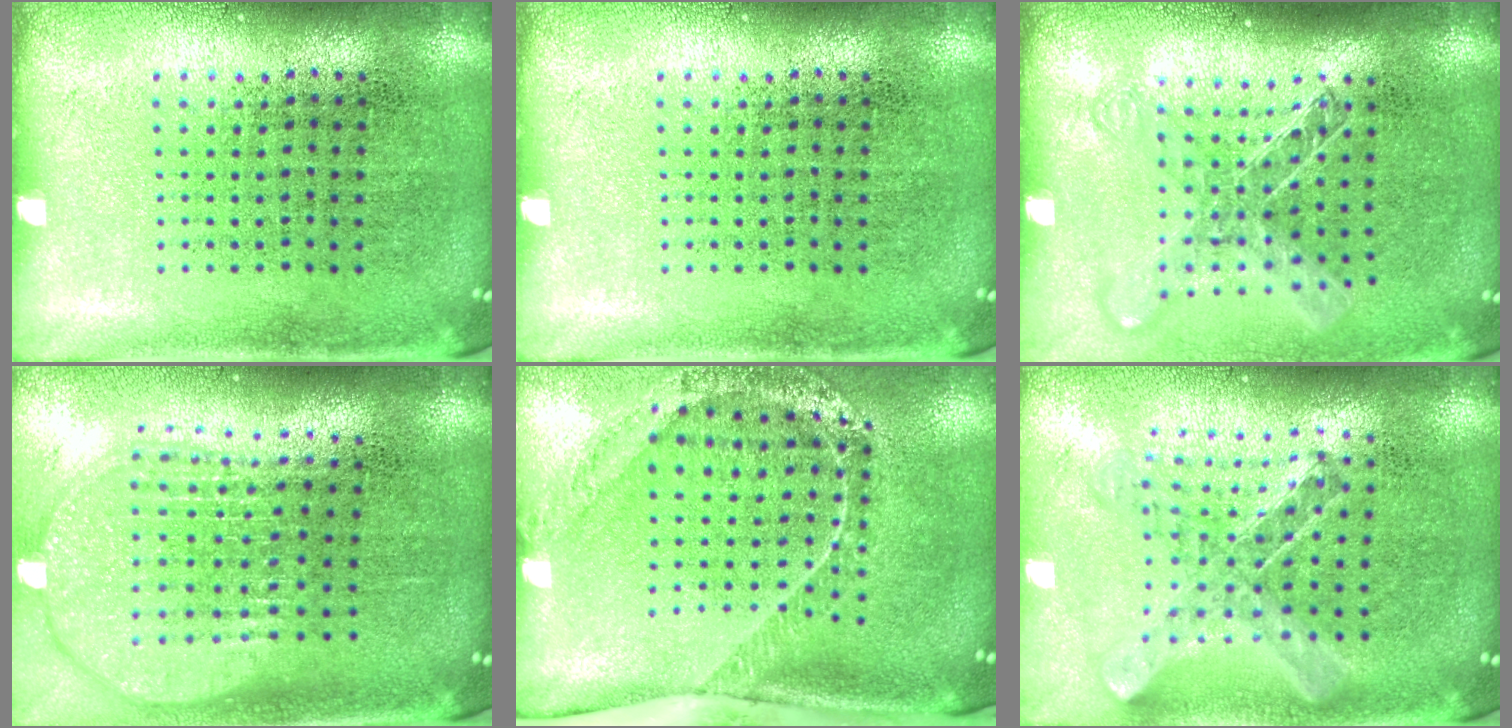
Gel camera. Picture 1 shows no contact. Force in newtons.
{"total": 0.0}
{"total": 1.7, "press": 1.3, "slide": 1.0}
{"total": 2.0, "press": 1.6, "slide": 1.1}
{"total": 1.7, "press": 1.5, "slide": 0.8}
{"total": 0.9, "press": 0.9, "slide": 0.1}